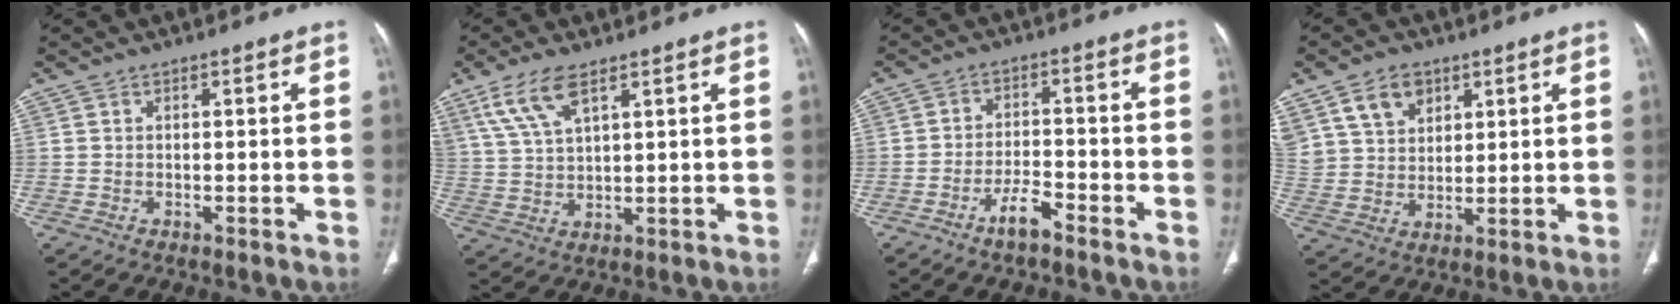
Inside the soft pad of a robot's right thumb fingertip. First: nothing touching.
{"total": 8.3, "force": [5.0, 3.0, 6.0], "torque": [-0.126, -0.011, 0.110]}
{"total": 4.8, "force": [-3.5, 1.5, 2.8], "torque": [-0.046, 0.028, -0.065]}
{"total": 10.5, "force": [5.7, 7.4, 4.8], "torque": [-0.073, -0.014, 0.117]}